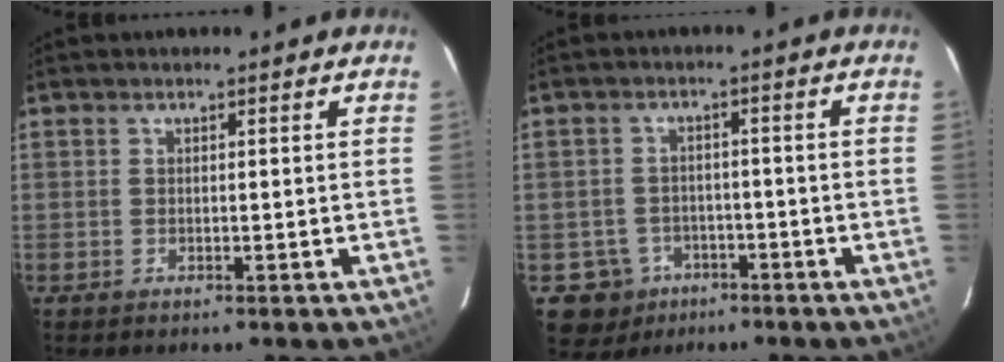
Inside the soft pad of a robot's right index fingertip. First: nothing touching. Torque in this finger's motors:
{"motor_torque": [-0.21, -0.06, -0.73, -0.21]}